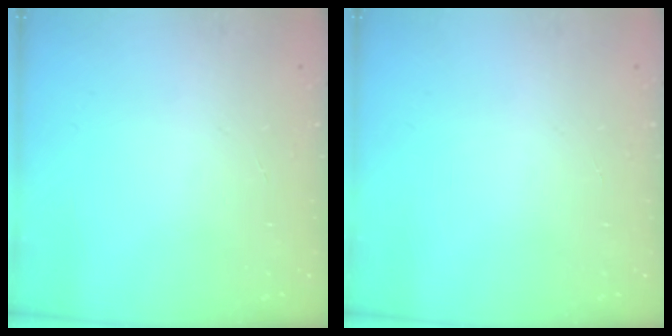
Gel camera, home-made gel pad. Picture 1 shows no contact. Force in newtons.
{"total": 0.0}